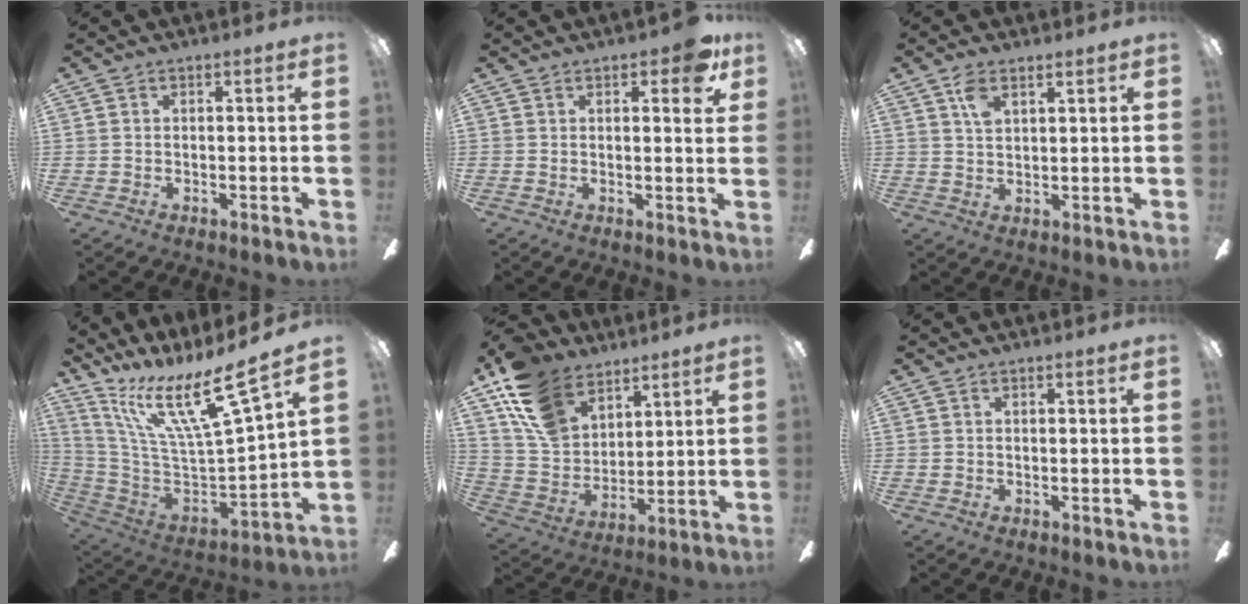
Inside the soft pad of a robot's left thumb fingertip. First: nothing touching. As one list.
[{"total": 5.7, "force": [3.3, 2.3, 4.1], "torque": [-0.046, -0.009, 0.051]}, {"total": 4.6, "force": [3.0, 2.1, 2.9], "torque": [-0.056, -0.001, 0.053]}, {"total": 20.2, "force": [12.7, 4.1, 15.1], "torque": [-0.276, -0.089, 0.200]}, {"total": 16.1, "force": [10.7, 10.0, 6.6], "torque": [-0.148, -0.043, 0.213]}, {"total": 0.0}]